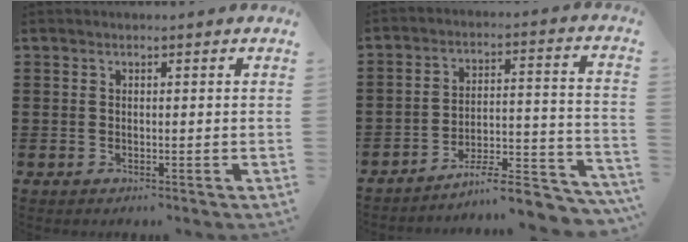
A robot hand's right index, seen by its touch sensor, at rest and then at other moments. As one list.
[{"total": 8.4, "force": [-7.3, 1.3, 3.9], "torque": [-0.050, 0.013, -0.138]}]